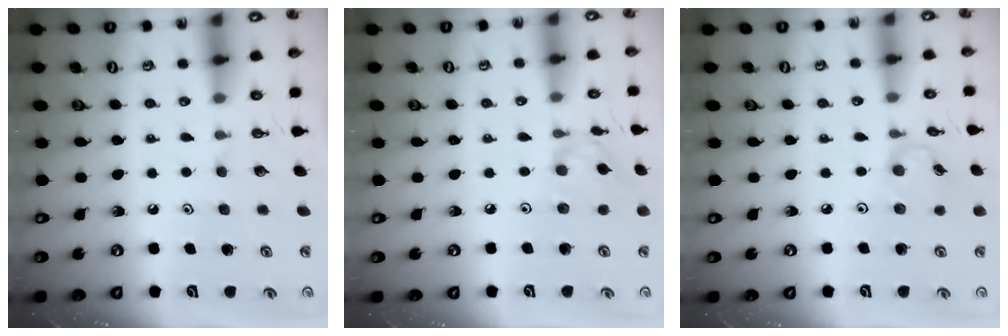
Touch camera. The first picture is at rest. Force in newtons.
{"total": 2.0, "press": 2.0, "slide": 0.3}
{"total": 2.7, "press": 2.7, "slide": 0.5}